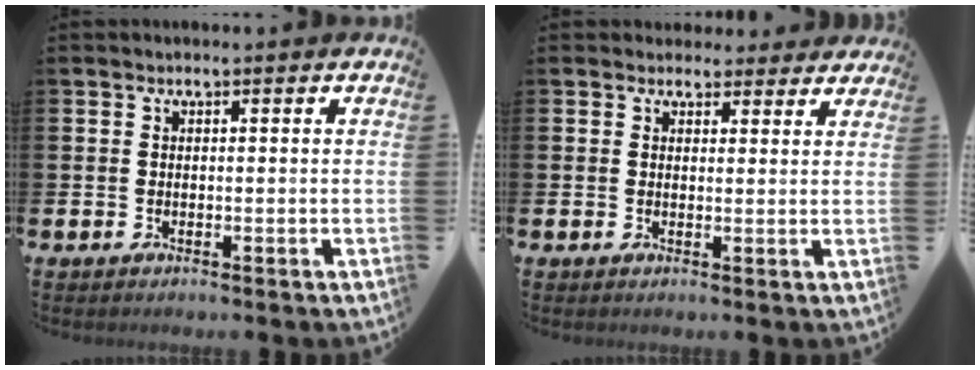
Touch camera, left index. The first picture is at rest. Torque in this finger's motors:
{"motor_torque": [1.00, -1.14, 0.48, 0.00]}